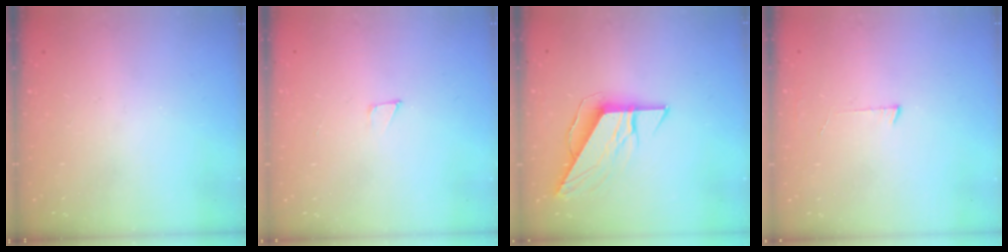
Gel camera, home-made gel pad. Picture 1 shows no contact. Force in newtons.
{"total": 3.2, "press": 3.2, "slide": 0.2}
{"total": 11.1, "press": 11.0, "slide": 1.2}
{"total": 3.0, "press": 3.0, "slide": 0.3}